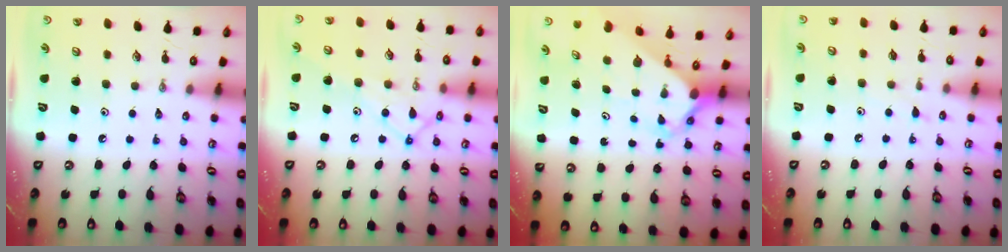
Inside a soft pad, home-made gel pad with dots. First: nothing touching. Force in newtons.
{"total": 12.9, "press": 12.9, "slide": 0.9}
{"total": 3.0, "press": 3.0, "slide": 0.1}
{"total": 5.0, "press": 5.0, "slide": 0.5}